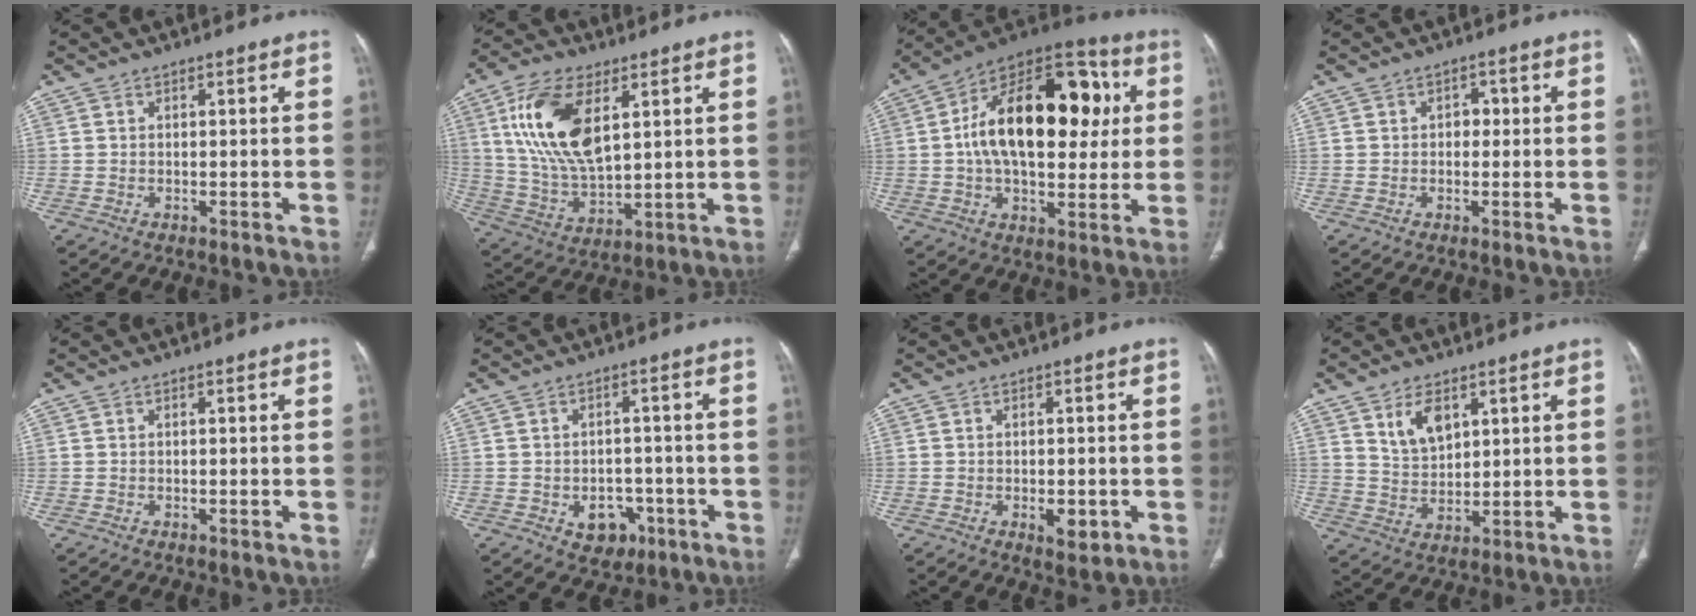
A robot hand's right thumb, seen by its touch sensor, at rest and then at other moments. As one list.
[{"total": 17.0, "force": [5.8, 8.5, 13.6], "torque": [-0.259, -0.018, 0.118]}, {"total": 26.2, "force": [3.7, 14.7, 21.4], "torque": [-0.311, 0.025, 0.049]}, {"total": 2.2, "force": [0.1, 1.7, 1.3], "torque": [-0.003, 0.006, -0.004]}, {"total": 0.0}, {"total": 6.1, "force": [-2.5, 4.7, 3.1], "torque": [-0.015, 0.020, -0.025]}, {"total": 4.0, "force": [-1.2, 2.0, 3.3], "torque": [-0.039, -0.001, -0.009]}, {"total": 9.1, "force": [3.8, 5.5, 6.1], "torque": [-0.093, -0.016, 0.080]}]